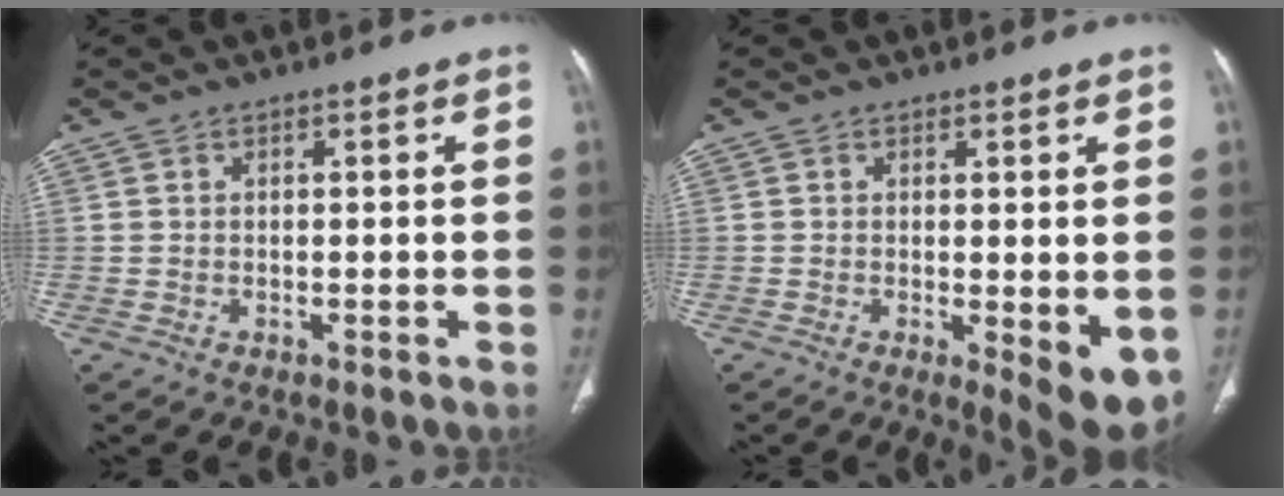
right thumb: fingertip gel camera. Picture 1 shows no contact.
{"total": 7.6, "force": [-1.4, 2.4, 7.0], "torque": [-0.092, -0.022, -0.016]}